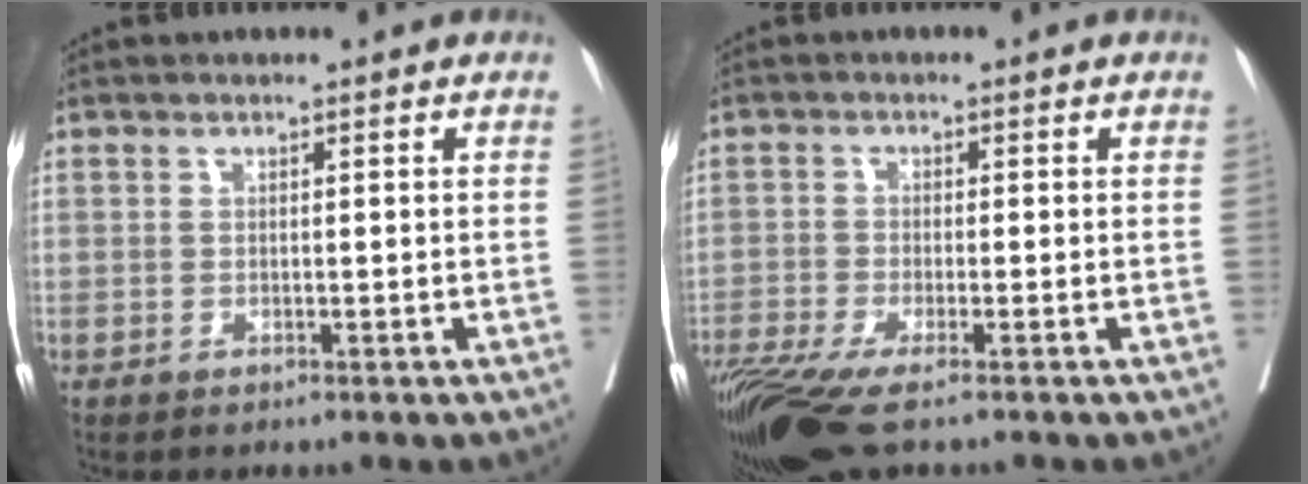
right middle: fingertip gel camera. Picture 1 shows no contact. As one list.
[{"total": 8.8, "force": [-6.4, 1.3, 6.0], "torque": [-0.109, -0.019, -0.117]}]